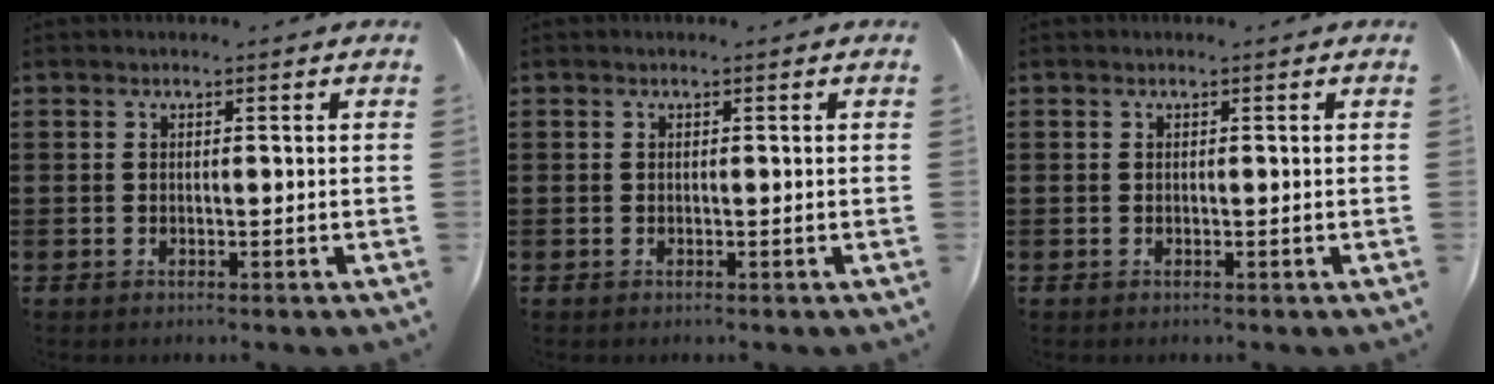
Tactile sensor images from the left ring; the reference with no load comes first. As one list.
[{"total": 0.0}, {"total": 0.0}]